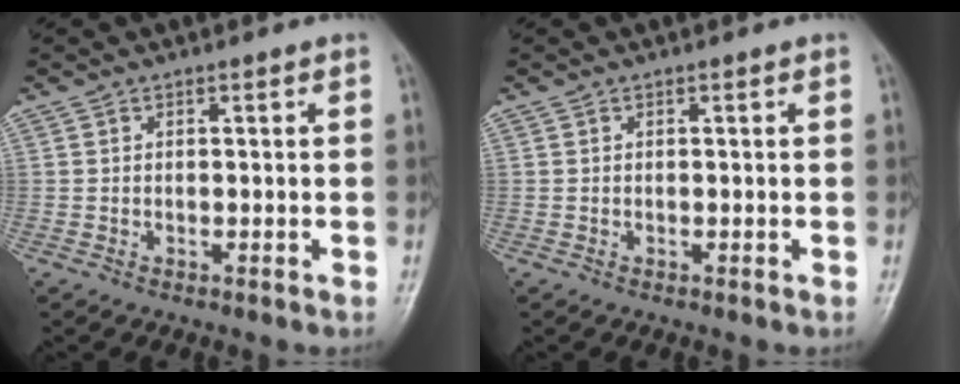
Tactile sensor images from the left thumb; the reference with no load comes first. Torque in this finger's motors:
{"motor_torque": [0.00, 0.00, 0.00, 0.00, 0.00]}